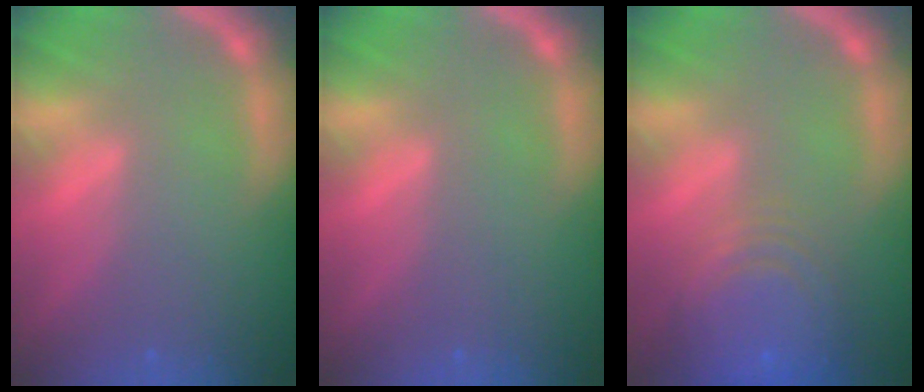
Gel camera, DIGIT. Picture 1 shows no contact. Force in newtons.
{"total": 0.0}
{"total": 9.5}